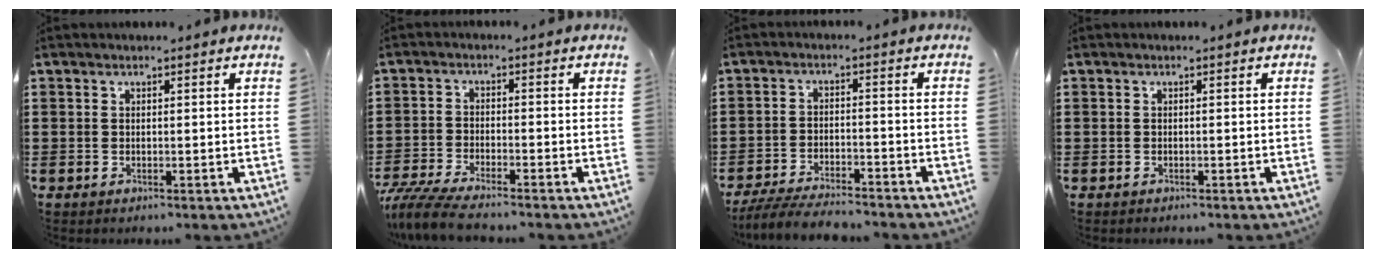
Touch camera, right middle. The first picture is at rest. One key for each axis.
{"total": 5.4, "fx": -5.0, "fy": 0.4, "fz": 1.9, "tx": -0.058, "ty": -0.011, "tz": -0.104}
{"total": 5.7, "fx": -5.4, "fy": 0.6, "fz": 1.7, "tx": -0.038, "ty": -0.003, "tz": -0.107}
{"total": 0.5, "fx": -0.4, "fy": 0.3, "fz": -0.1, "tx": 0.001, "ty": 0.004, "tz": -0.010}